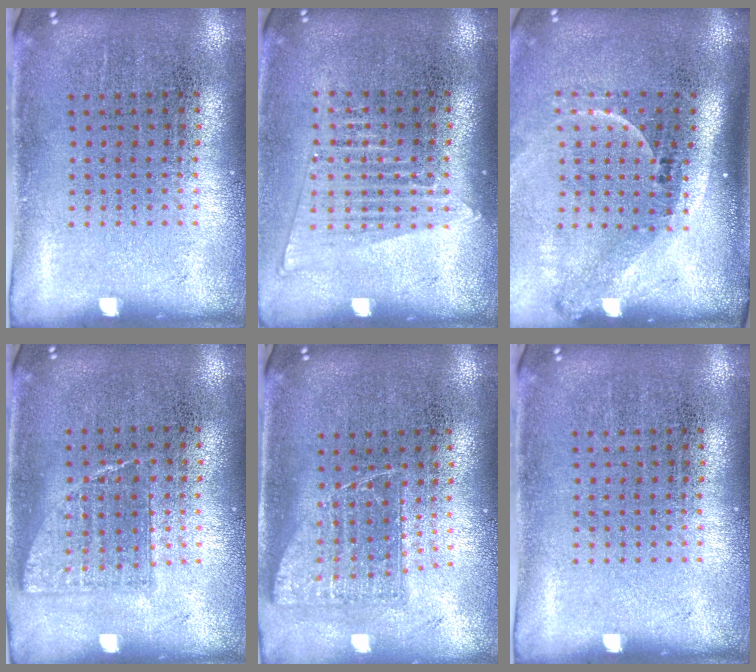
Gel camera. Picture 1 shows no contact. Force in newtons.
{"total": 1.4, "press": 1.3, "slide": 0.5}
{"total": 2.3, "press": 1.5, "slide": 1.7}
{"total": 0.8, "press": 0.8, "slide": 0.1}
{"total": 1.1, "press": 0.9, "slide": 0.6}
{"total": 0.0}